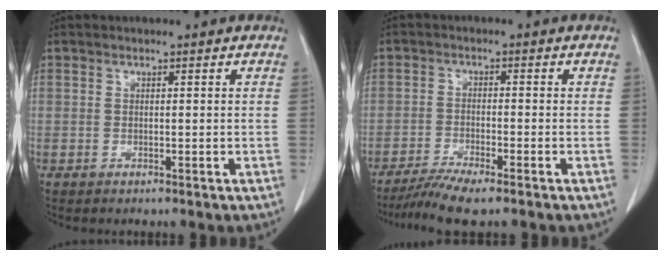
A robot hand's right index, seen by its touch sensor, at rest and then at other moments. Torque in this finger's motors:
{"motor_torque": [0.34, -0.32, 0.14, 0.04]}